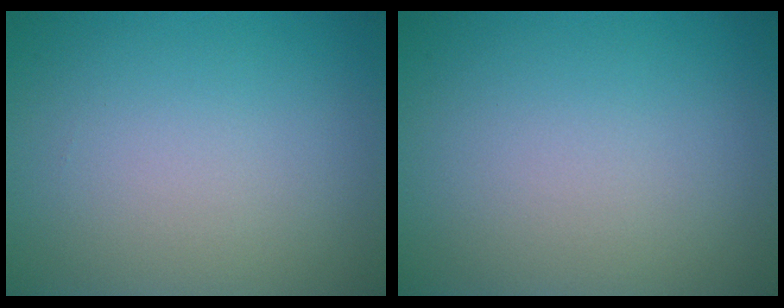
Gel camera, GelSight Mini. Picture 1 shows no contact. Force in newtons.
{"total": 0.0}